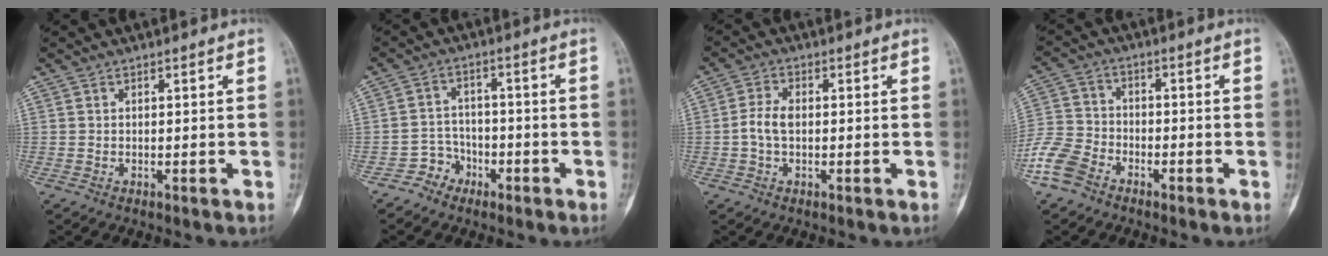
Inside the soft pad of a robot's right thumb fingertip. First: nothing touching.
{"total": 4.7, "force": [-3.0, 3.6, -0.1], "torque": [0.034, 0.031, -0.058]}
{"total": 4.1, "force": [-0.4, 2.5, 3.3], "torque": [-0.073, 0.011, -0.012]}
{"total": 8.1, "force": [-5.1, 5.3, 3.3], "torque": [-0.070, 0.020, -0.113]}